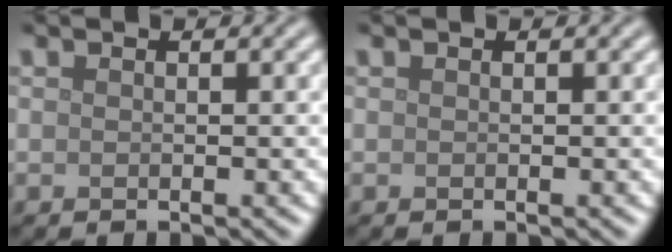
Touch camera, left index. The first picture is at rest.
{"total": 0.0}